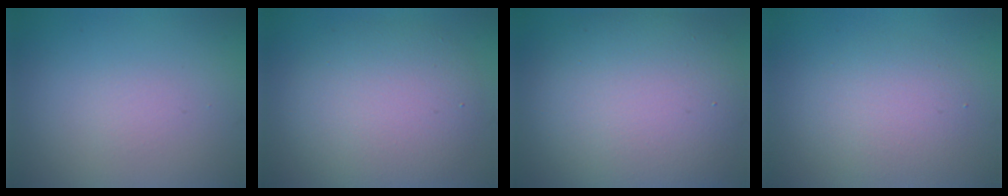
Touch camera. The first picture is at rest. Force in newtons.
{"total": 6.9, "press": 6.9, "slide": 0.7}
{"total": 12.4, "press": 12.3, "slide": 1.4}
{"total": 3.0, "press": 3.0, "slide": 0.1}